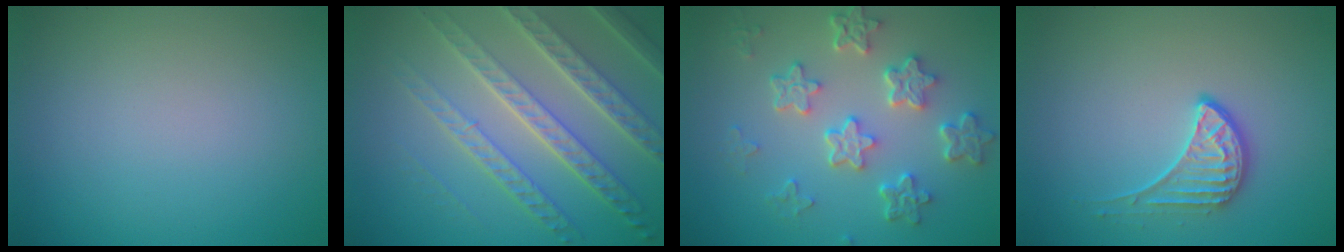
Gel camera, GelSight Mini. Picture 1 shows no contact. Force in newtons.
{"total": 8.0, "press": 5.4, "slide": 5.9}
{"total": 5.6, "press": 4.3, "slide": 3.6}
{"total": 2.3, "press": 1.7, "slide": 1.5}